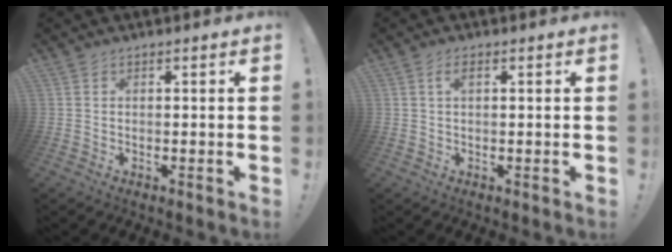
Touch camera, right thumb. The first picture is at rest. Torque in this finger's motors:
{"motor_torque": [0.47, 0.49, -0.13, -0.01, 0.09]}